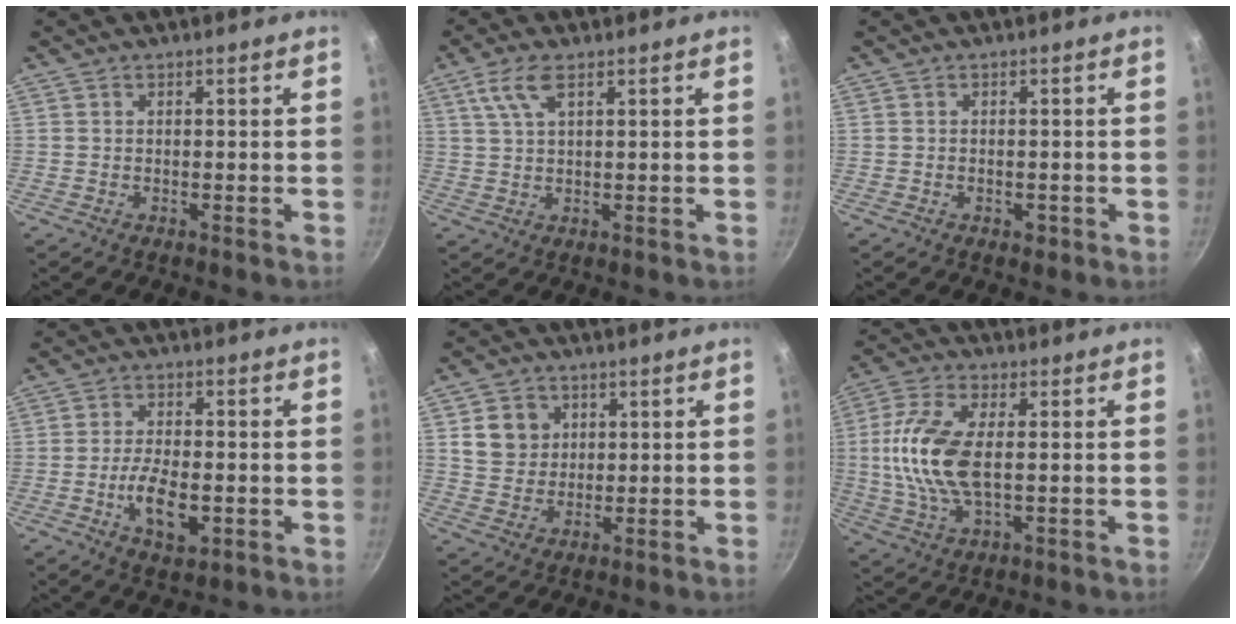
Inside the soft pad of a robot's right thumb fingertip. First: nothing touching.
{"total": 5.3, "force": [2.6, 1.7, 4.3], "torque": [-0.092, -0.002, 0.055]}
{"total": 1.6, "force": [-0.7, 1.0, 1.0], "torque": [-0.013, 0.002, -0.008]}
{"total": 7.9, "force": [-2.1, 3.6, 6.7], "torque": [-0.119, 0.008, -0.036]}
{"total": 7.1, "force": [2.1, 6.2, 2.7], "torque": [-0.018, -0.002, 0.041]}
{"total": 13.3, "force": [0.7, 6.3, 11.7], "torque": [-0.246, 0.003, 0.006]}